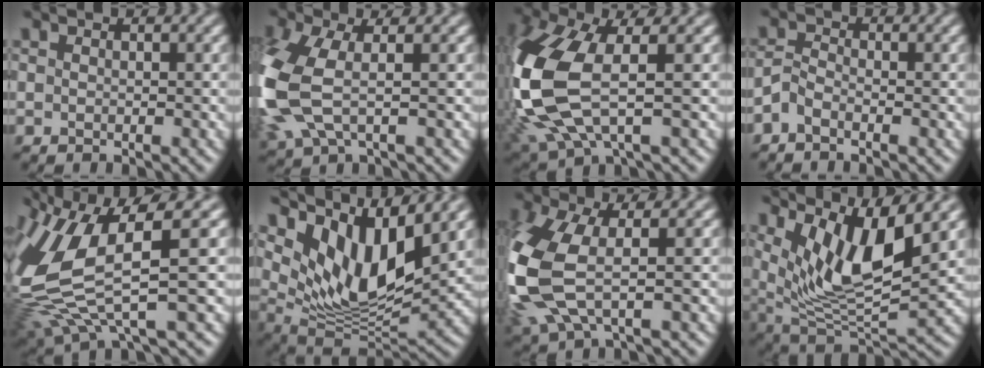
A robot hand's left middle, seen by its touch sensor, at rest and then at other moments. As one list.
[{"total": 8.0, "force": [-0.7, 4.3, 6.7], "torque": [-0.195, -0.012, -0.020]}, {"total": 11.4, "force": [-0.4, 5.4, 10.0], "torque": [-0.270, -0.021, -0.007]}, {"total": 1.8, "force": [-1.5, 0.6, 0.7], "torque": [-0.021, 0.007, -0.041]}, {"total": 9.9, "force": [0.8, 3.2, 9.4], "torque": [-0.234, -0.021, 0.026]}, {"total": 9.4, "force": [5.4, 3.5, 6.8], "torque": [-0.137, -0.014, 0.103]}, {"total": 10.1, "force": [-0.5, 5.4, 8.5], "torque": [-0.254, -0.019, -0.008]}, {"total": 7.4, "force": [3.4, 2.2, 6.2], "torque": [-0.126, -0.018, 0.067]}]